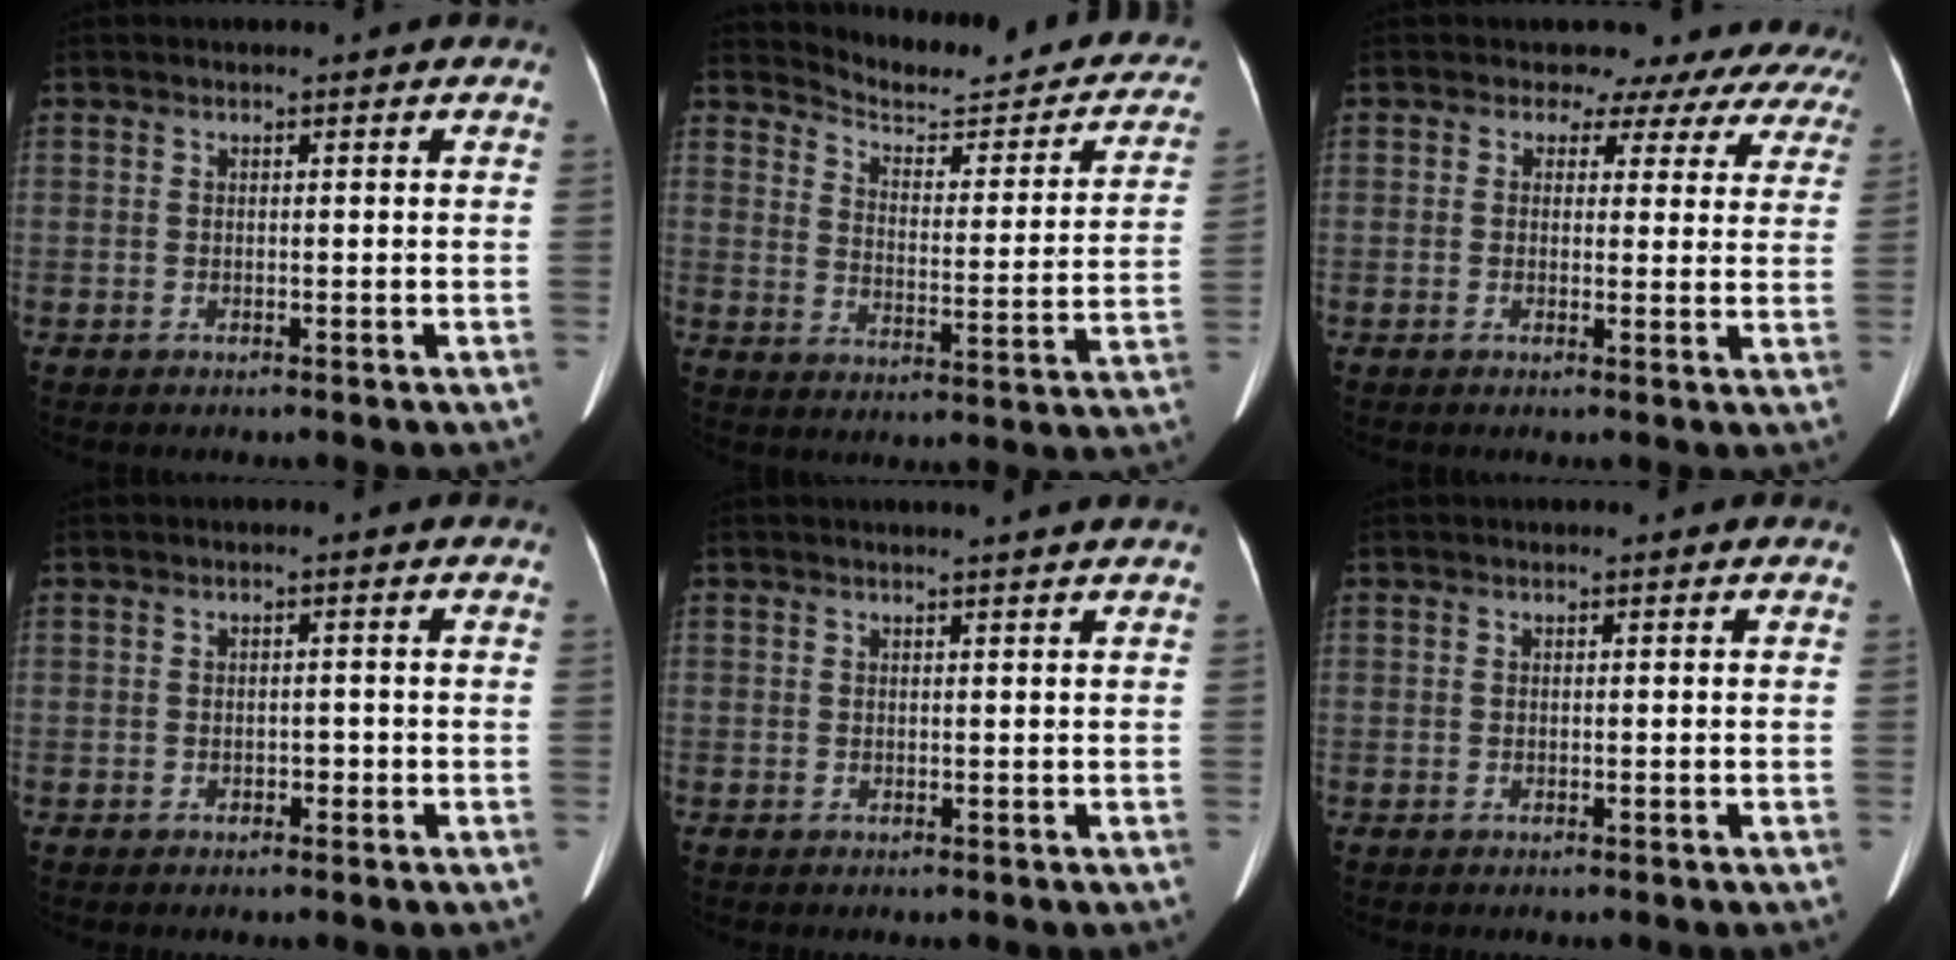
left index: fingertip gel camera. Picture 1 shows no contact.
{"total": 18.9, "force": [17.7, 3.7, 5.7], "torque": [-0.060, -0.054, 0.213]}
{"total": 12.8, "force": [11.4, 5.7, 0.6], "torque": [0.030, -0.015, 0.086]}
{"total": 0.7, "force": [-0.4, 0.5, 0.3], "torque": [-0.003, 0.003, -0.007]}
{"total": 2.0, "force": [1.8, -0.4, 0.7], "torque": [-0.009, 0.008, 0.021]}
{"total": 0.0}